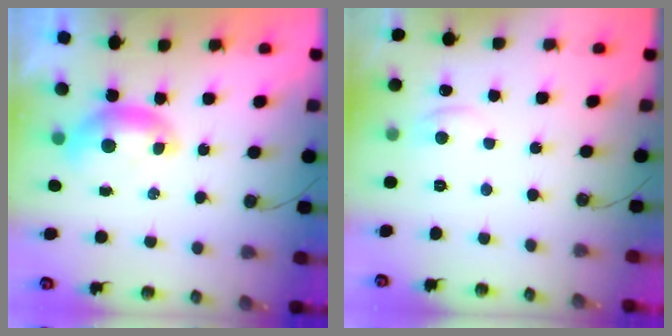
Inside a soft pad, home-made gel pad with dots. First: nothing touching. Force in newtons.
{"total": 1.0, "press": 0.8, "slide": 0.5}